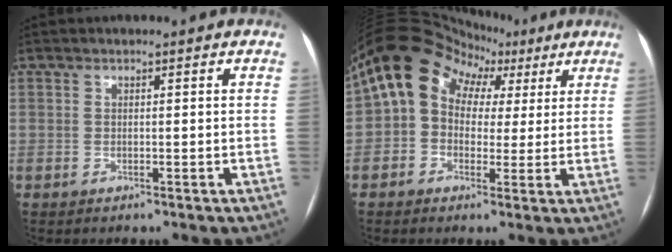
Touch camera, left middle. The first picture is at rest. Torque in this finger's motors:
{"motor_torque": [0.97, -0.75, 1.06, 0.21]}